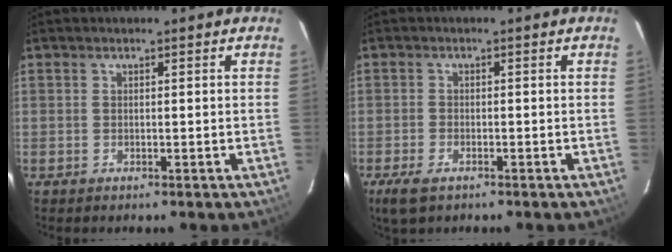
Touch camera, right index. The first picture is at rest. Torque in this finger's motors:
{"motor_torque": [0.14, 0.10, -0.01, 0.04]}